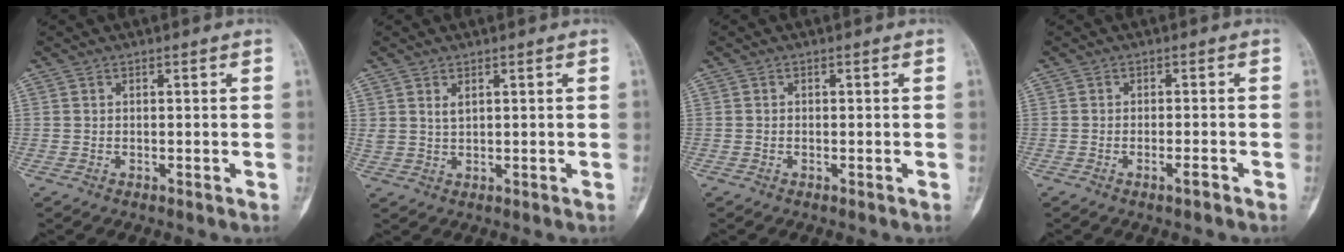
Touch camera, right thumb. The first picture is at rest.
{"total": 1.9, "force": [1.1, 0.9, 1.3], "torque": [-0.024, -0.006, 0.028]}
{"total": 0.0}
{"total": 2.0, "force": [-1.3, 0.3, 1.5], "torque": [-0.028, 0.003, -0.022]}